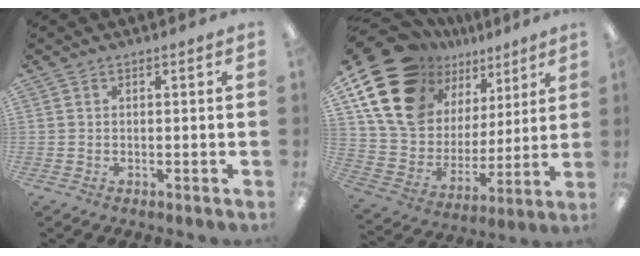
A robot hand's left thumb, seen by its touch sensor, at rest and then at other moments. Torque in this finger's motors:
{"motor_torque": [1.96, 2.07, 1.42, -1.35, 0.43]}